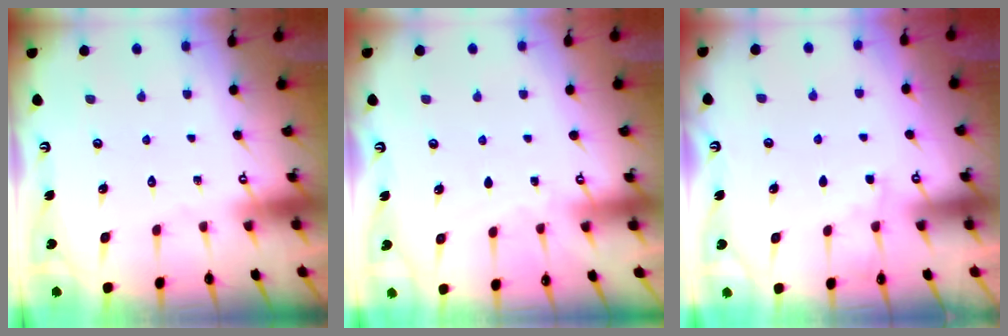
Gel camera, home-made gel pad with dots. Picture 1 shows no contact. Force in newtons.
{"total": 2.7, "press": 2.6, "slide": 0.3}
{"total": 2.7, "press": 2.6, "slide": 0.4}